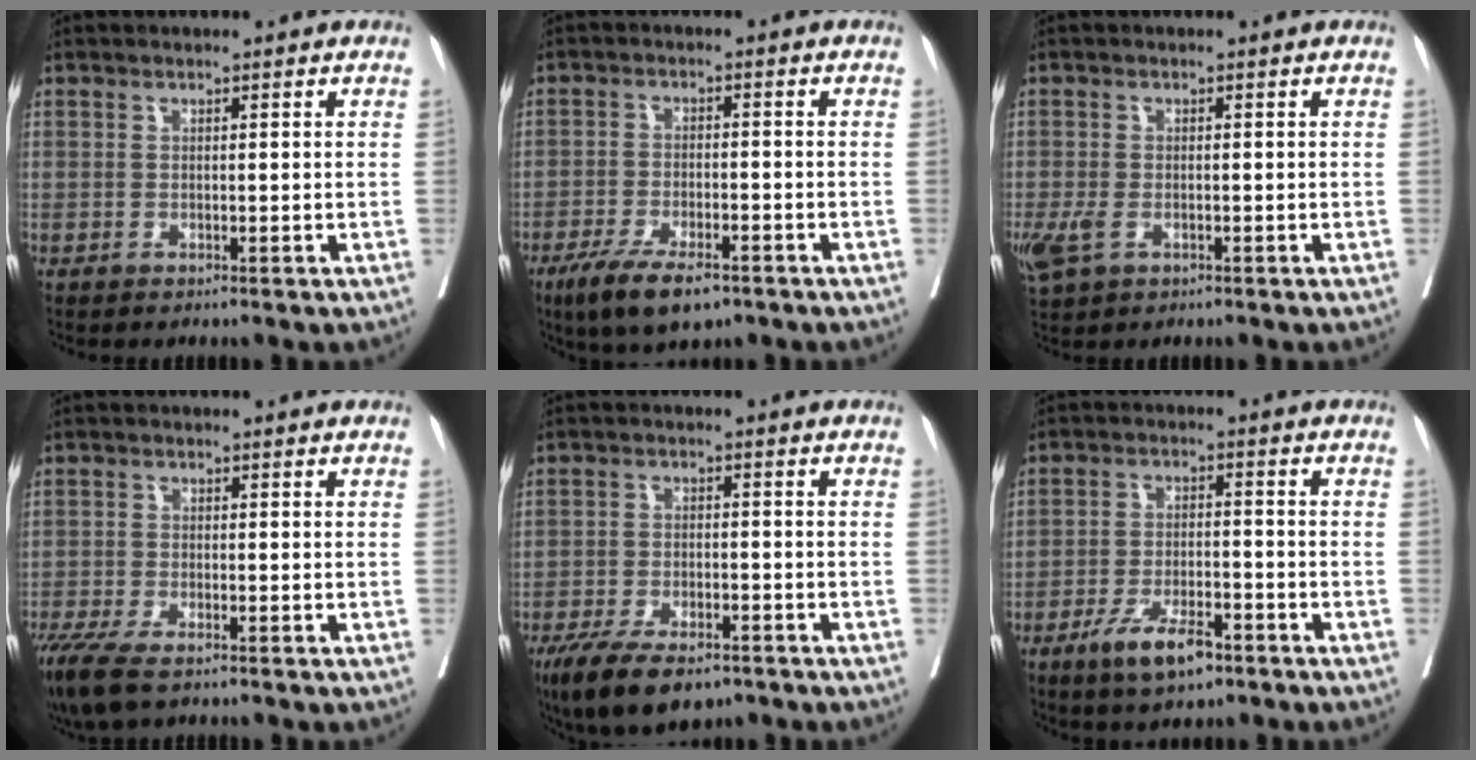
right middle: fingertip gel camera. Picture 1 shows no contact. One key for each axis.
{"total": 8.8, "fx": -5.9, "fy": 2.8, "fz": 5.9, "tx": -0.102, "ty": -0.012, "tz": -0.098}
{"total": 4.0, "fx": -1.5, "fy": 2.4, "fz": 2.9, "tx": -0.073, "ty": -0.010, "tz": -0.021}
{"total": 7.9, "fx": -5.8, "fy": 2.3, "fz": 4.9, "tx": -0.087, "ty": -0.018, "tz": -0.099}
{"total": 10.6, "fx": -7.5, "fy": 4.0, "fz": 6.3, "tx": -0.104, "ty": -0.011, "tz": -0.121}
{"total": 7.4, "fx": -4.8, "fy": 2.4, "fz": 5.2, "tx": -0.097, "ty": -0.005, "tz": -0.078}